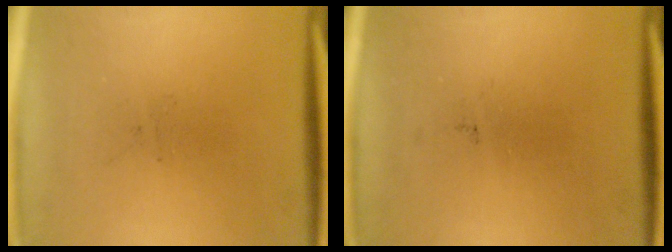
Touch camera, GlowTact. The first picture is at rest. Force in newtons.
{"total": 0.0}